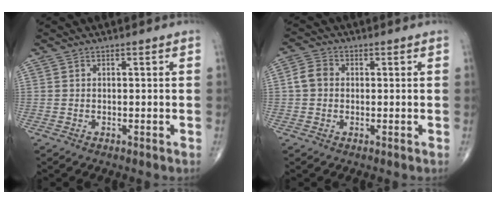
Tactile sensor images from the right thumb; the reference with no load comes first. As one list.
[{"total": 3.9, "force": [0.1, 3.2, 2.2], "torque": [-0.039, 0.010, -0.005]}]